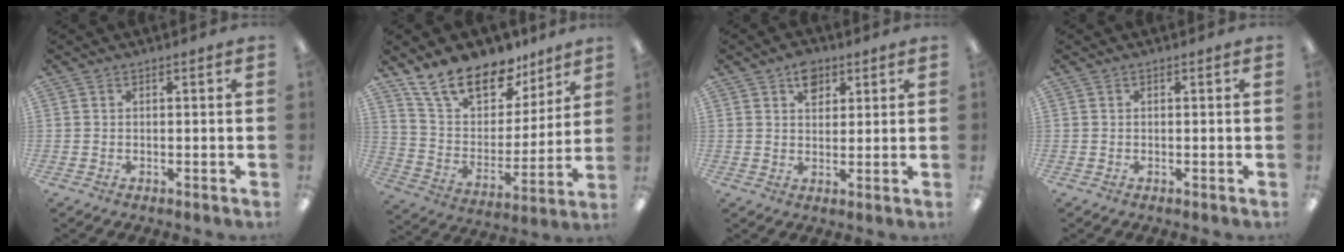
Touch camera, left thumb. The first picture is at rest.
{"total": 17.4, "force": [13.2, 8.6, 7.3], "torque": [-0.137, -0.083, 0.242]}
{"total": 5.6, "force": [3.4, 3.7, 2.5], "torque": [-0.019, -0.009, 0.055]}
{"total": 0.0}